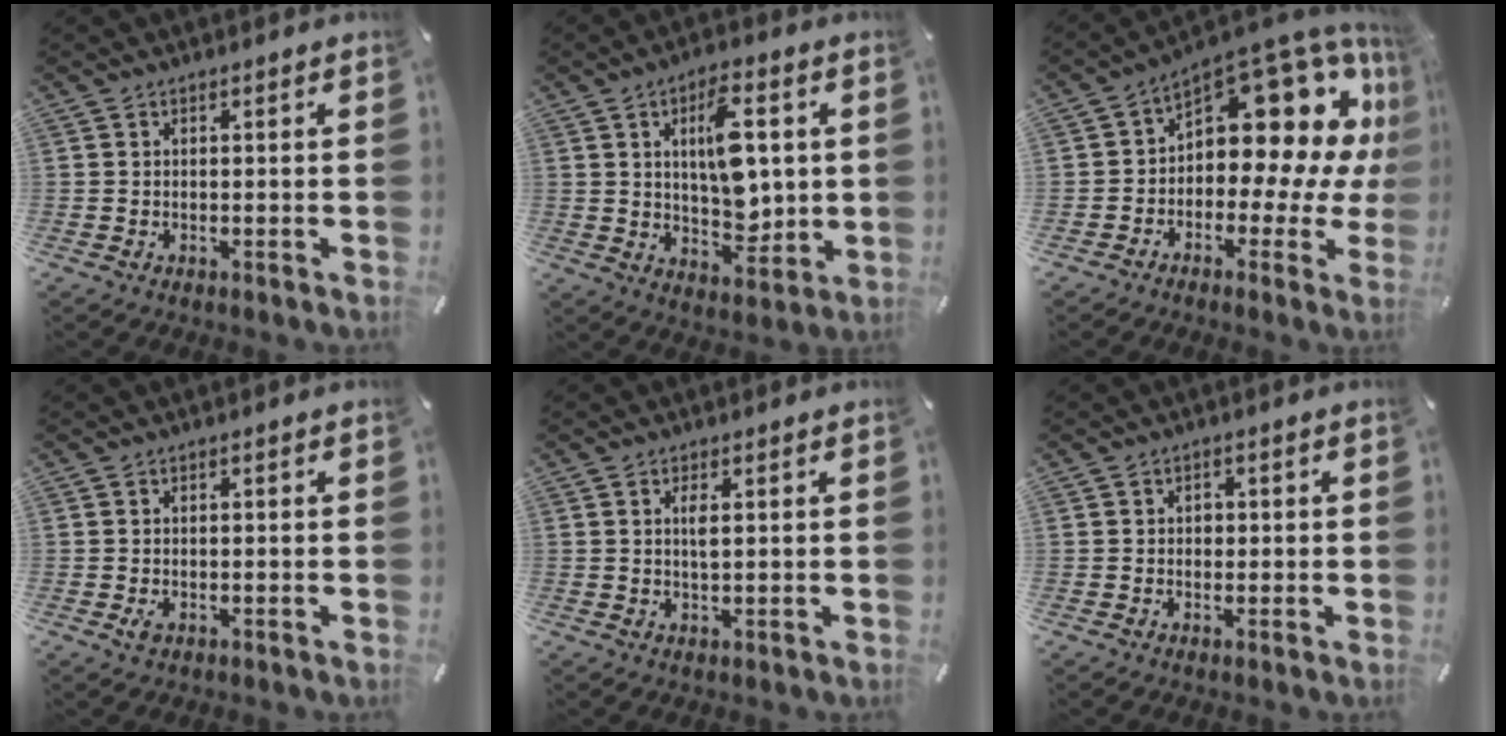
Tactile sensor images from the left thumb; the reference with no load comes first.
{"total": 12.6, "force": [2.7, 7.1, 10.1], "torque": [-0.150, -0.008, 0.040]}
{"total": 16.3, "force": [7.9, 9.0, 11.1], "torque": [-0.131, -0.082, 0.127]}
{"total": 1.5, "force": [-0.4, 0.9, 1.2], "torque": [-0.020, 0.000, -0.007]}
{"total": 2.6, "force": [0.6, 0.7, 2.4], "torque": [-0.058, 0.000, 0.006]}
{"total": 1.2, "force": [0.0, 1.0, 0.6], "torque": [-0.005, 0.001, -0.003]}